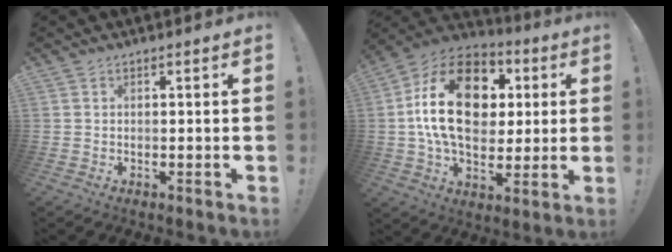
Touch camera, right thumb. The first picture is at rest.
{"total": 22.6, "force": [4.5, 15.3, 15.9], "torque": [-0.267, 0.003, 0.080]}